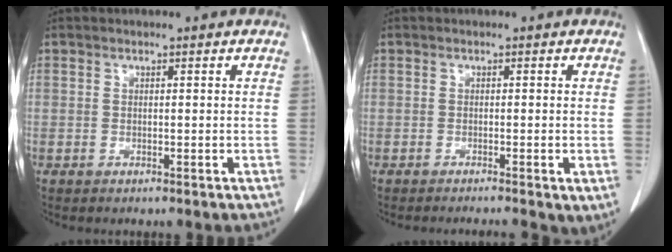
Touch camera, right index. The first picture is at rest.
{"total": 4.3, "force": [-2.6, 0.8, 3.3], "torque": [-0.039, -0.014, -0.042]}